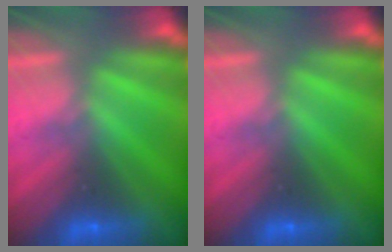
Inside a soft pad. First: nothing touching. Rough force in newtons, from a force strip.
{"total": 0.0}